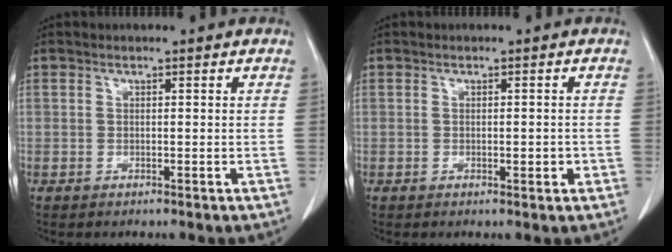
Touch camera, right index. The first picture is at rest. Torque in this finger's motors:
{"motor_torque": [0.19, 0.23, 0.10, 0.08]}